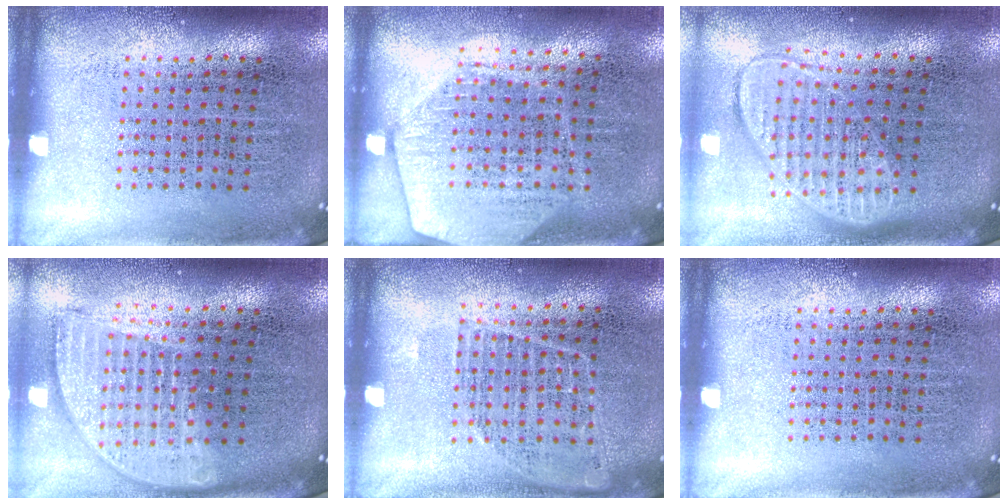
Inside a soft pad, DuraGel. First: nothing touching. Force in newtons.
{"total": 1.9, "press": 1.7, "slide": 0.9}
{"total": 1.8, "press": 1.5, "slide": 1.0}
{"total": 1.8, "press": 1.5, "slide": 1.0}
{"total": 0.9, "press": 0.9, "slide": 0.3}
{"total": 0.0}